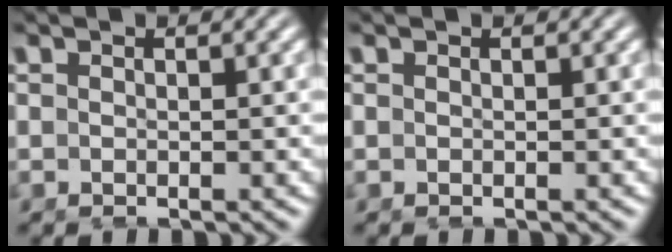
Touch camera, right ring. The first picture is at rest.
{"total": 0.0}